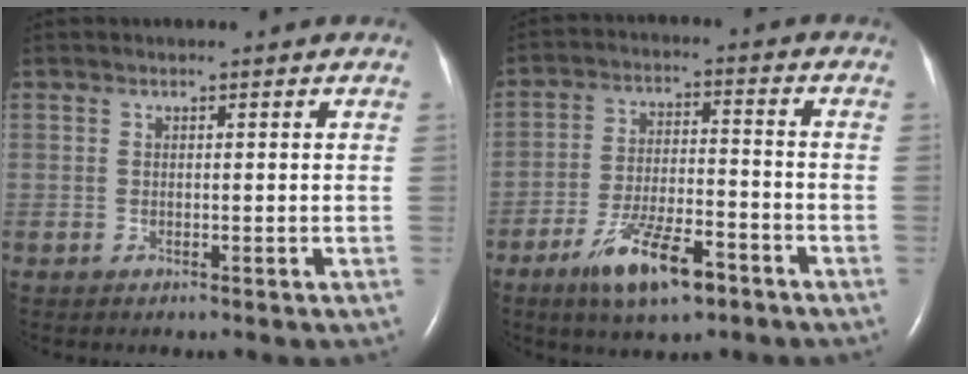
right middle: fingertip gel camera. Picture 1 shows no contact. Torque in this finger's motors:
{"motor_torque": [1.22, -0.92, 0.59, 0.20]}